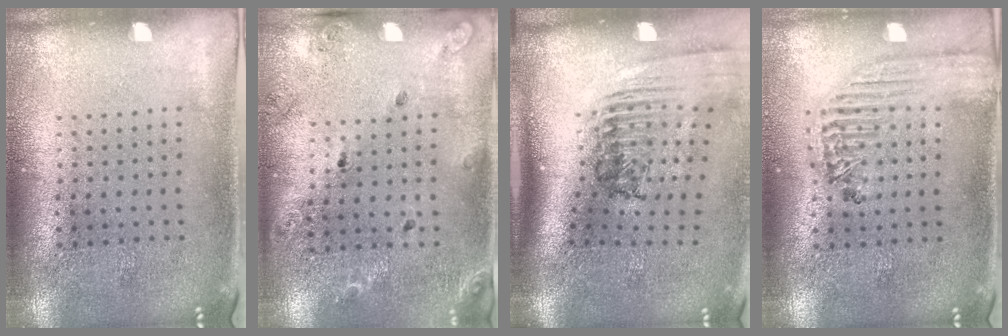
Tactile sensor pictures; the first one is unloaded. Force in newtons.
{"total": 1.3, "press": 1.3, "slide": 0.3}
{"total": 2.4, "press": 1.6, "slide": 1.7}
{"total": 1.8, "press": 1.7, "slide": 0.6}